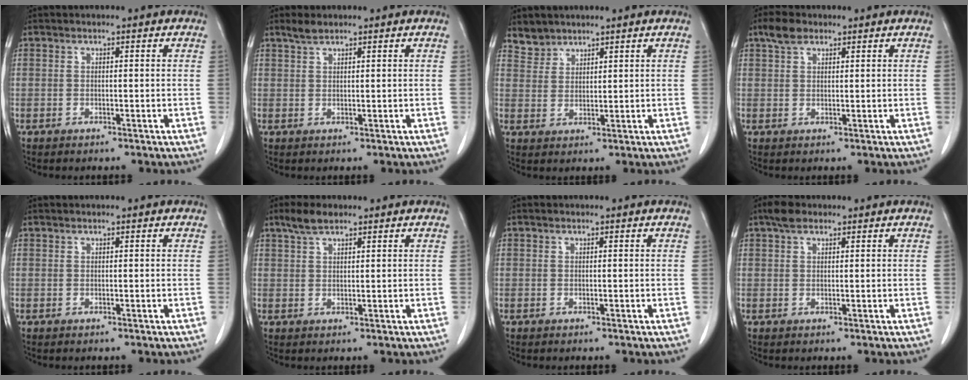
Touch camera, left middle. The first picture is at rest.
{"total": 1.7, "force": [1.5, 0.3, 0.8], "torque": [-0.021, 0.004, 0.035]}
{"total": 3.1, "force": [2.8, 1.3, -0.4], "torque": [0.013, 0.007, 0.053]}
{"total": 2.9, "force": [2.0, 1.5, 1.5], "torque": [-0.033, 0.009, 0.040]}
{"total": 0.0}
{"total": 3.4, "force": [2.6, 1.0, 2.0], "torque": [-0.048, 0.008, 0.052]}
{"total": 0.0}
{"total": 2.5, "force": [1.8, 1.1, 1.3], "torque": [-0.029, 0.011, 0.032]}